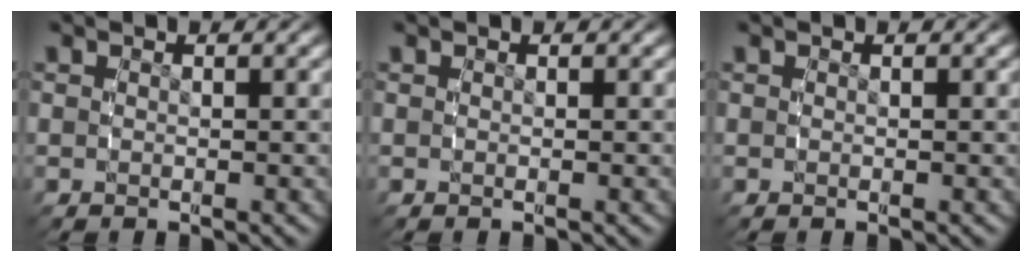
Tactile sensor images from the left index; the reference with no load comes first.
{"total": 0.0}
{"total": 0.0}